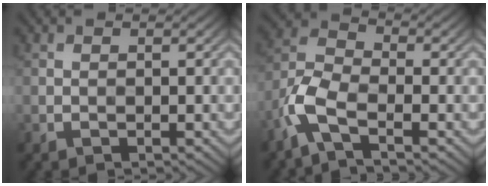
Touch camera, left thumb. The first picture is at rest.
{"total": 6.3, "force": [-3.6, 2.3, 4.7], "torque": [-0.112, 0.000, -0.094]}